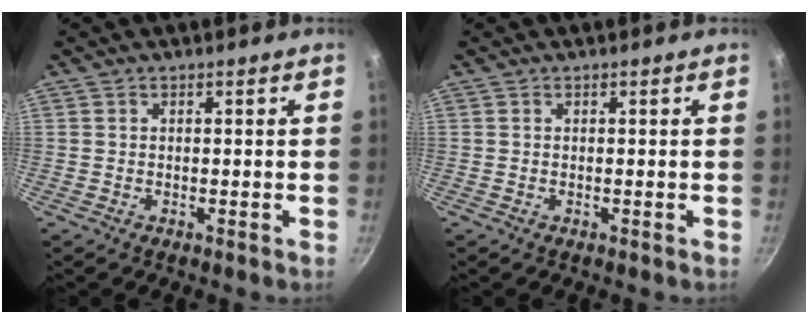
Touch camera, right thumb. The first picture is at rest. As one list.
[{"total": 0.0}]